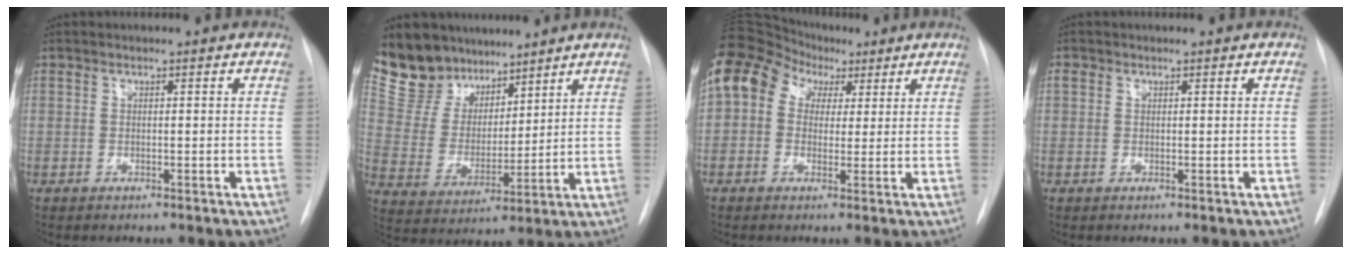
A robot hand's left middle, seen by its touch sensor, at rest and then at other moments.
{"total": 11.8, "force": [9.8, 6.3, 1.8], "torque": [-0.041, 0.020, 0.196]}
{"total": 11.2, "force": [4.4, 8.8, 5.4], "torque": [-0.109, 0.064, 0.073]}
{"total": 1.1, "force": [0.5, 1.0, 0.3], "torque": [-0.002, 0.009, 0.006]}